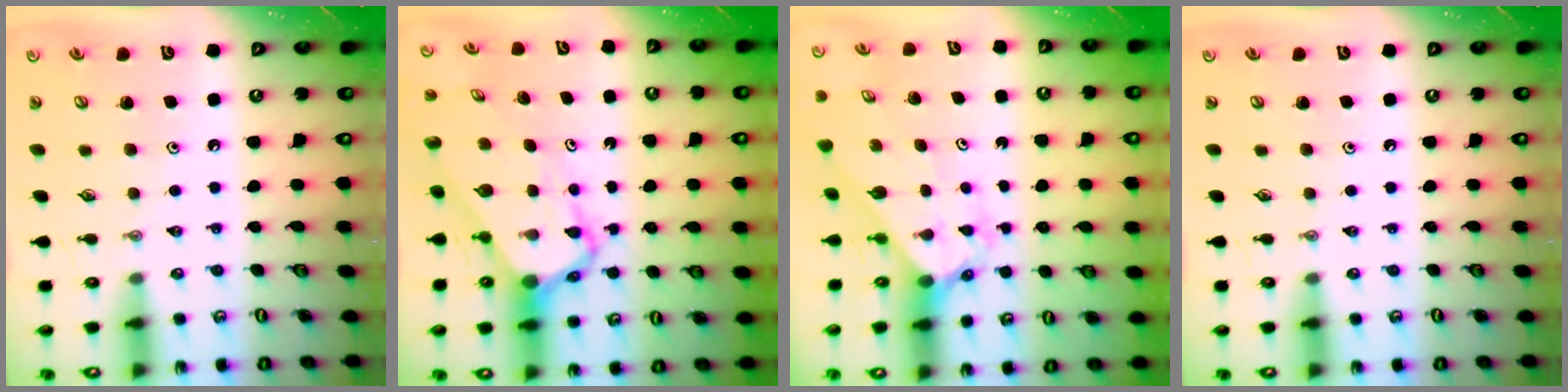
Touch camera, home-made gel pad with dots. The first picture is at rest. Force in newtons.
{"total": 7.4, "press": 7.3, "slide": 0.8}
{"total": 3.0, "press": 2.9, "slide": 0.4}
{"total": 0.0}